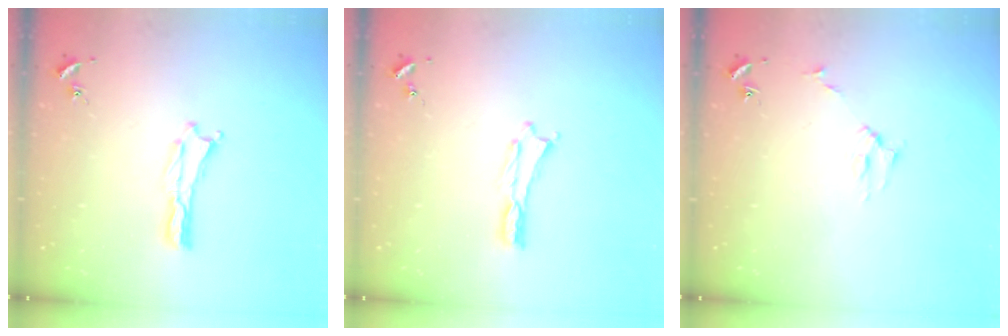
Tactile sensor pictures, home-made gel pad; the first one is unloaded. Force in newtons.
{"total": 0.0}
{"total": 2.7, "press": 2.7, "slide": 0.3}